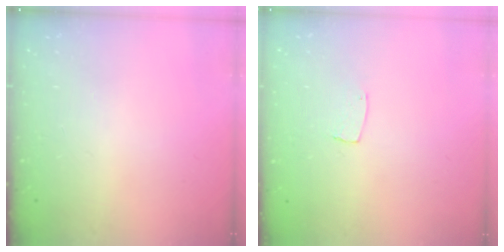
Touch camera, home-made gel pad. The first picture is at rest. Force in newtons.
{"total": 4.3, "press": 4.3, "slide": 0.2}